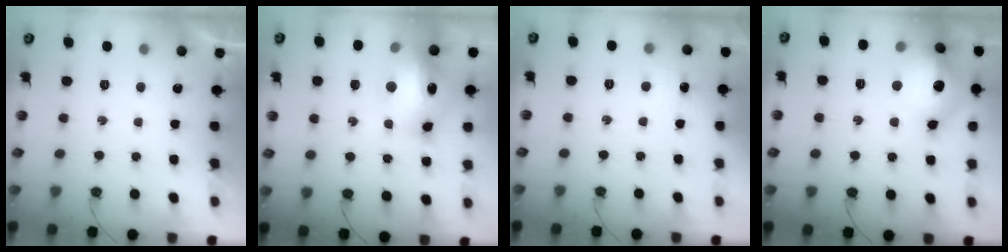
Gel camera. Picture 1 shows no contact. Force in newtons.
{"total": 16.5, "press": 16.5, "slide": 1.4}
{"total": 5.0, "press": 4.9, "slide": 1.1}
{"total": 18.6, "press": 18.5, "slide": 1.6}